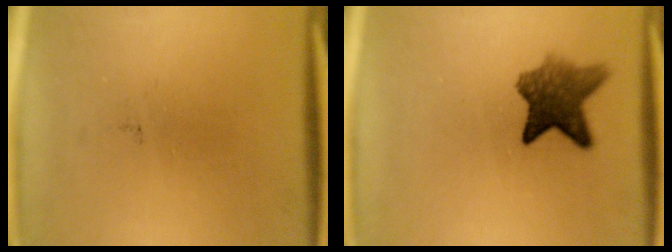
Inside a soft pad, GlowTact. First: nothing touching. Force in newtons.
{"total": 7.2}